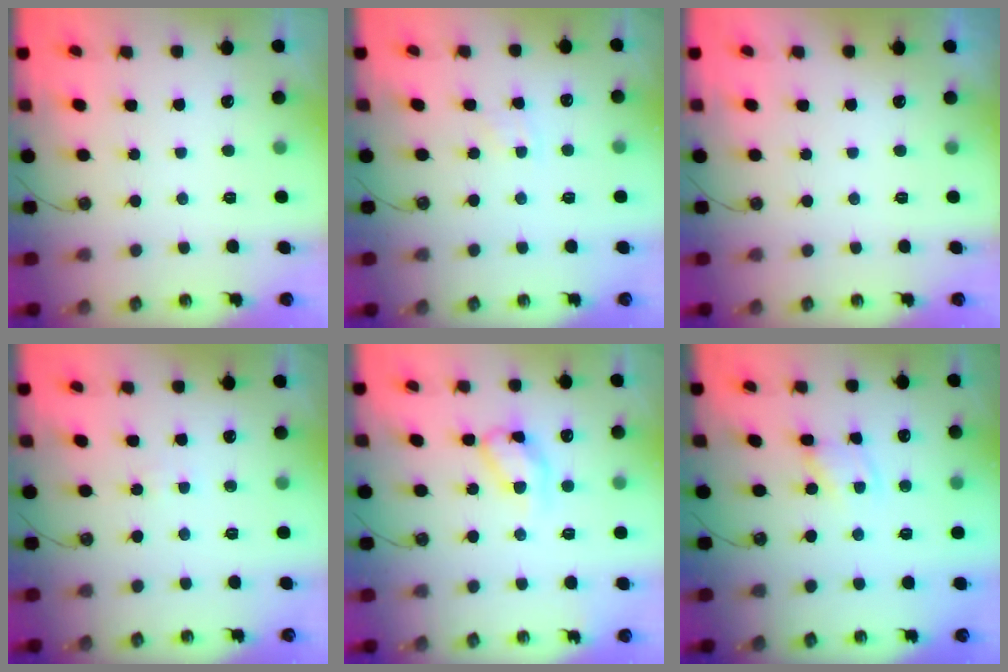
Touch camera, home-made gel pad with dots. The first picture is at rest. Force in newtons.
{"total": 2.7, "press": 2.7, "slide": 0.4}
{"total": 0.0}
{"total": 2.8, "press": 2.8, "slide": 0.3}
{"total": 11.9, "press": 11.9, "slide": 0.8}
{"total": 1.4, "press": 1.4, "slide": 0.1}